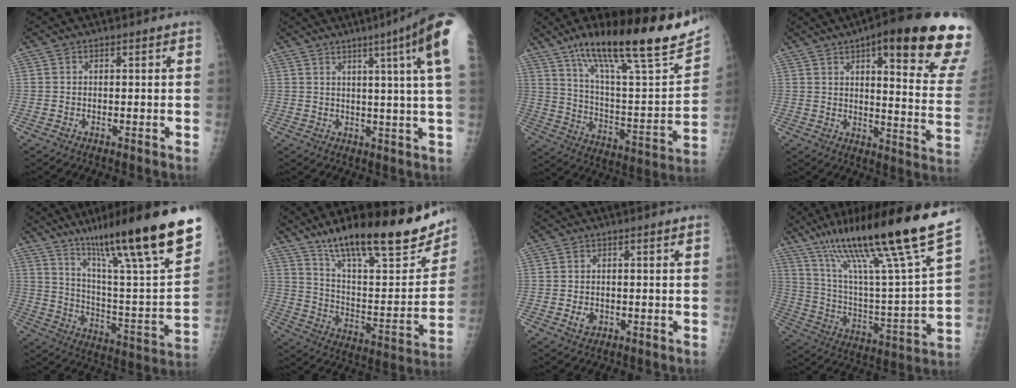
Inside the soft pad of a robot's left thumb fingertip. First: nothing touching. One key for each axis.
{"total": 15.7, "fx": 7.8, "fy": -0.7, "fz": 13.6, "tx": -0.176, "ty": -0.034, "tz": 0.079}
{"total": 28.0, "fx": 18.3, "fy": 6.0, "fz": 20.3, "tx": -0.293, "ty": -0.048, "tz": 0.301}
{"total": 24.9, "fx": 15.1, "fy": 4.5, "fz": 19.3, "tx": -0.221, "ty": -0.052, "tz": 0.192}
{"total": 28.3, "fx": 20.1, "fy": 2.8, "fz": 19.7, "tx": -0.287, "ty": -0.077, "tz": 0.312}
{"total": 27.1, "fx": 19.0, "fy": 7.3, "fz": 17.9, "tx": -0.236, "ty": -0.072, "tz": 0.303}
{"total": 1.8, "fx": -0.6, "fy": 1.5, "fz": 0.9, "tx": -0.004, "ty": 0.004, "tz": -0.008}
{"total": 28.2, "fx": 19.4, "fy": 1.6, "fz": 20.4, "tx": -0.329, "ty": -0.065, "tz": 0.333}